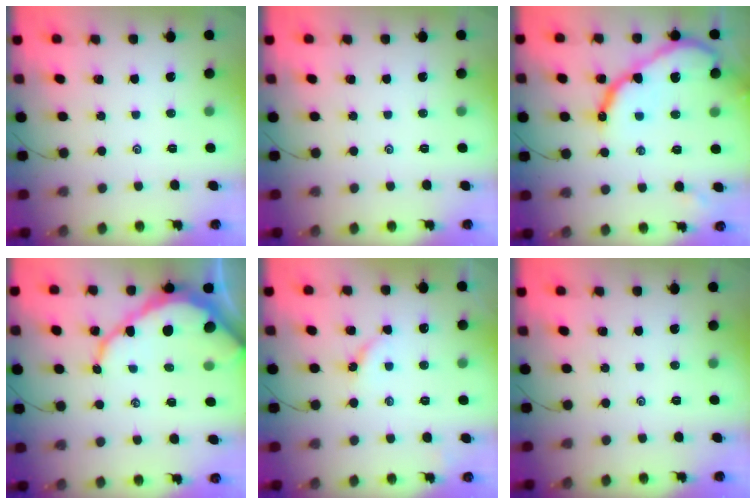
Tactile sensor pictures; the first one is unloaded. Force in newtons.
{"total": 0.0}
{"total": 13.6, "press": 13.6, "slide": 1.3}
{"total": 11.3, "press": 11.2, "slide": 1.3}
{"total": 4.8, "press": 4.7, "slide": 0.3}
{"total": 0.0}